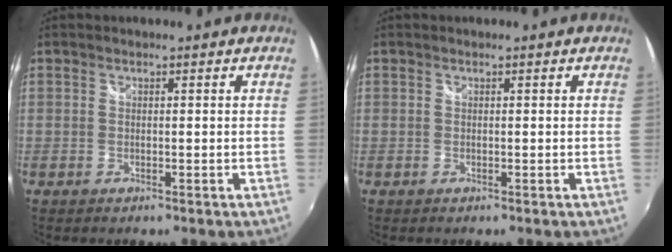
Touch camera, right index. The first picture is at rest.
{"total": 0.0}